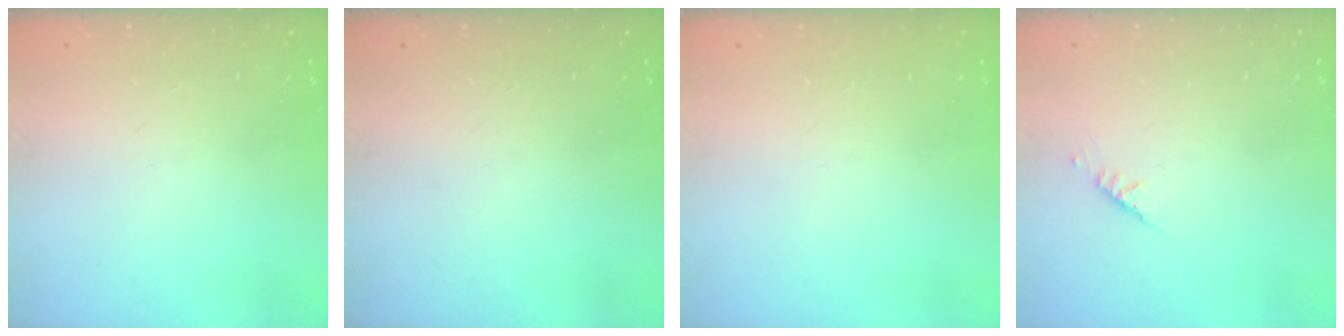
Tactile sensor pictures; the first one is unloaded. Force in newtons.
{"total": 0.0}
{"total": 0.0}
{"total": 2.5, "press": 2.4, "slide": 0.7}